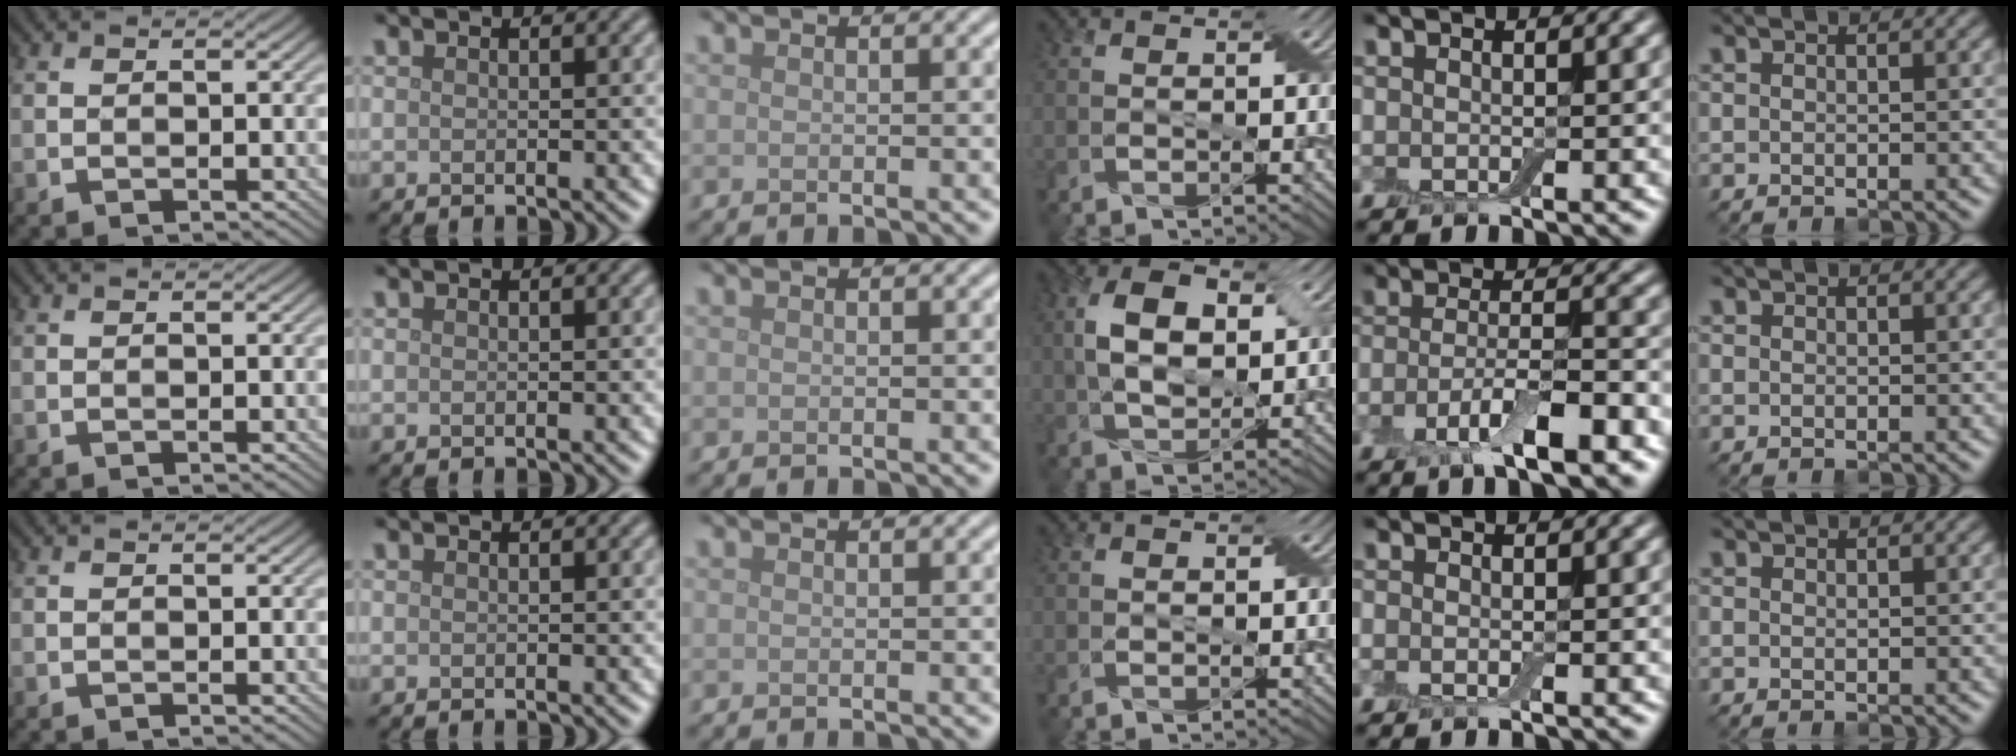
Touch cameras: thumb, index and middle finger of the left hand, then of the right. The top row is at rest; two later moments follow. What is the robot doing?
{"motion": "wipe", "object": "dish"}